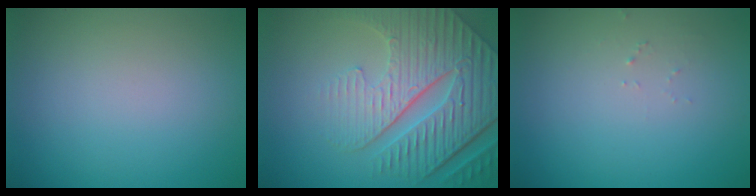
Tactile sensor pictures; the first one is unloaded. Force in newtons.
{"total": 7.6, "press": 6.0, "slide": 4.7}
{"total": 0.7, "press": 0.7, "slide": 0.1}